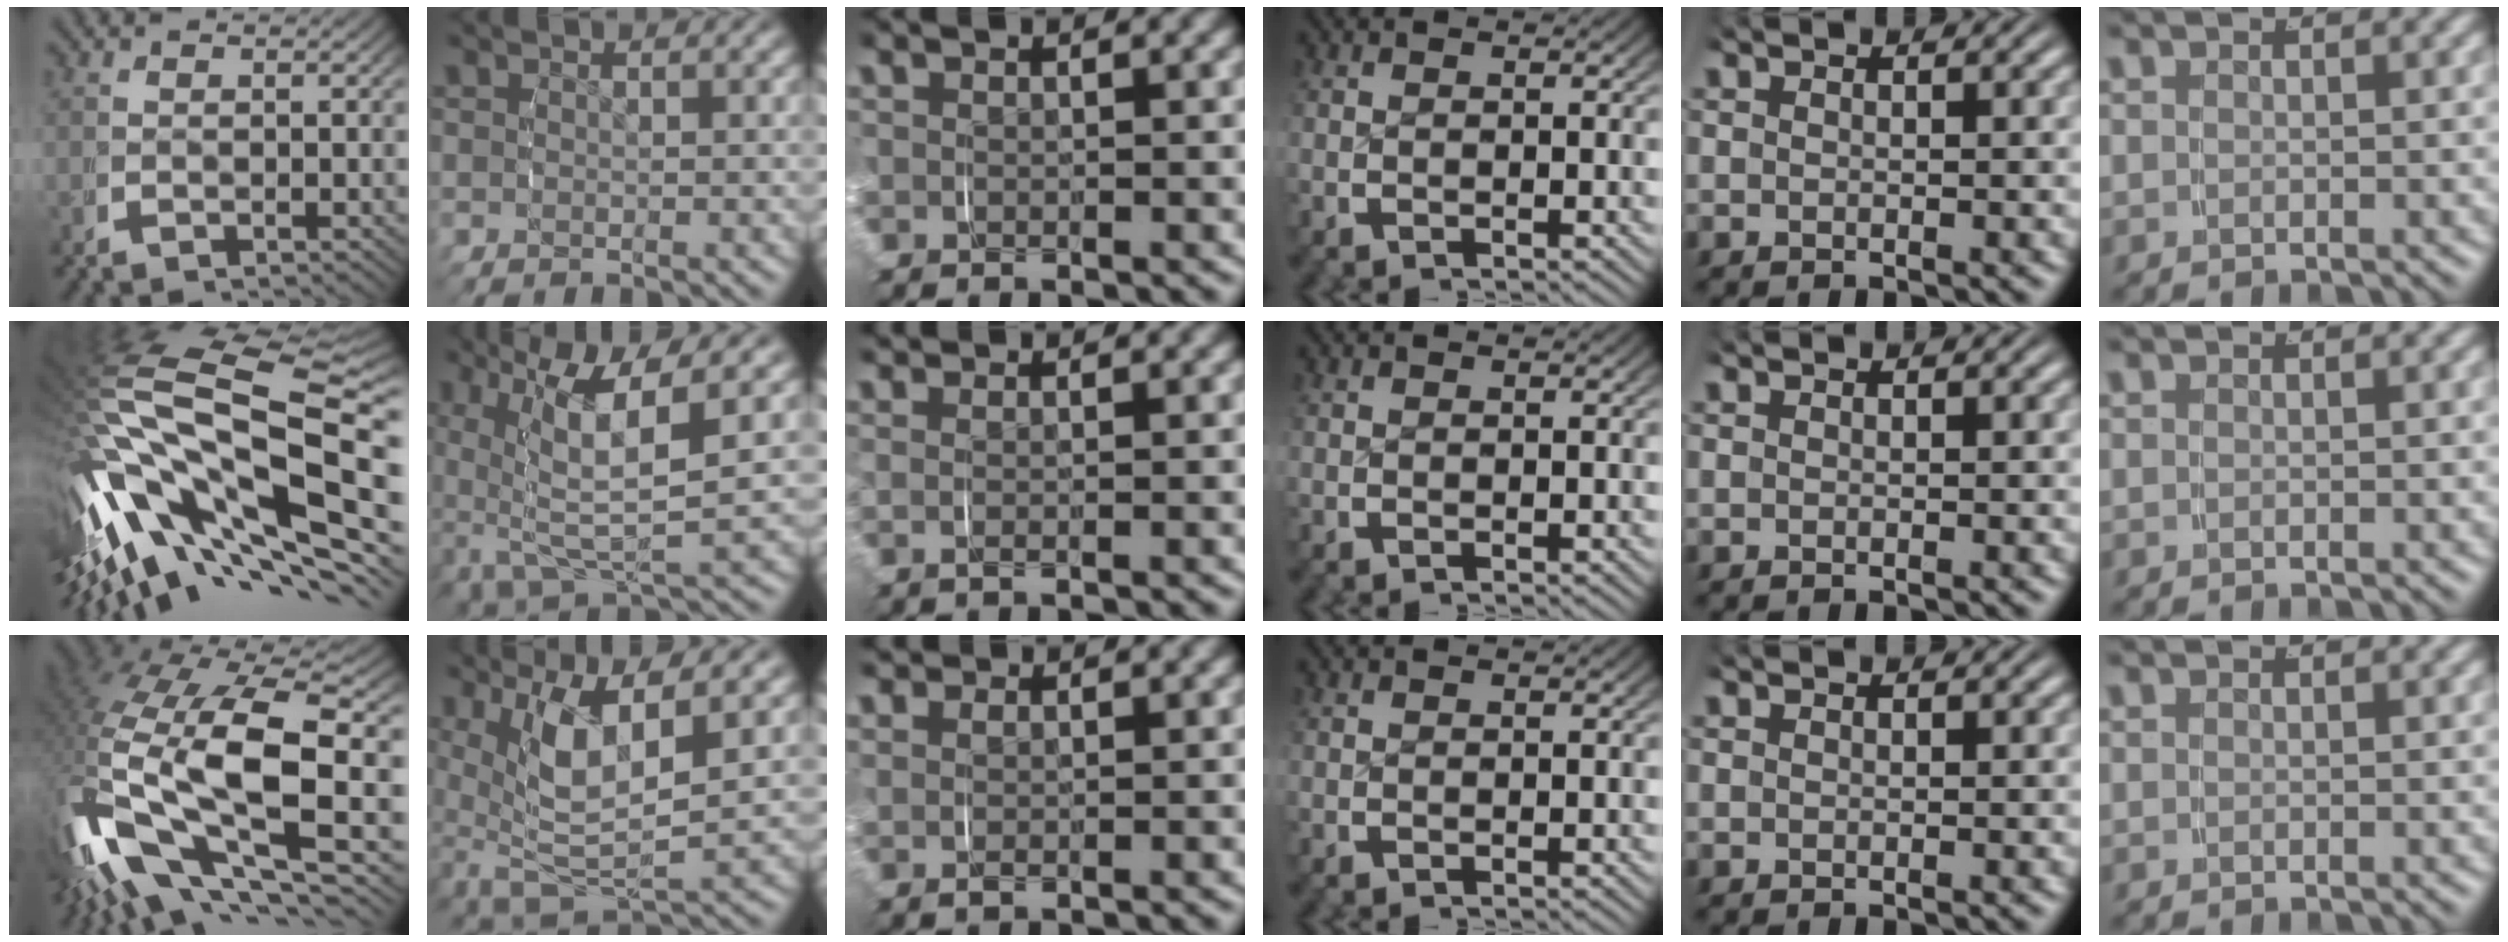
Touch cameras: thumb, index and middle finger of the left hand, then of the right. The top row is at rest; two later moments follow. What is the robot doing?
{"motion": "grasp_and_lifting", "object": "shoes"}